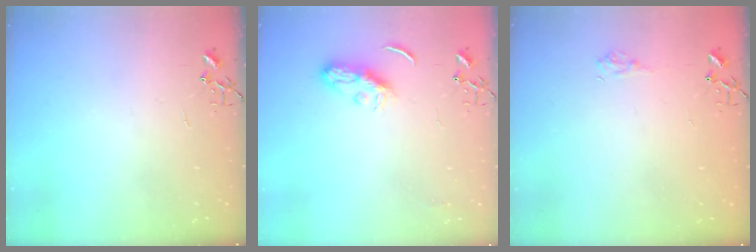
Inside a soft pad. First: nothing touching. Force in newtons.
{"total": 6.7, "press": 6.7, "slide": 0.5}
{"total": 5.9, "press": 5.9, "slide": 0.6}